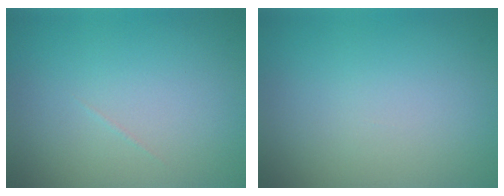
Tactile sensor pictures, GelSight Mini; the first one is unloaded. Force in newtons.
{"total": 0.0}